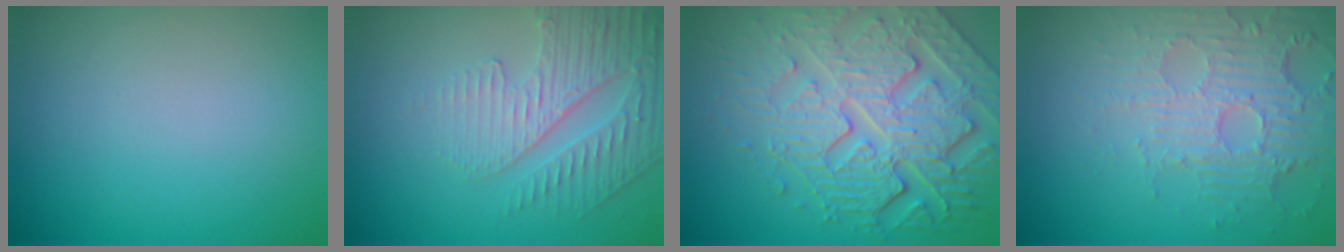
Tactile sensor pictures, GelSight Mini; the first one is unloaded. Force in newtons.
{"total": 5.0, "press": 3.4, "slide": 3.7}
{"total": 7.8, "press": 6.0, "slide": 5.0}
{"total": 4.6, "press": 3.4, "slide": 3.2}